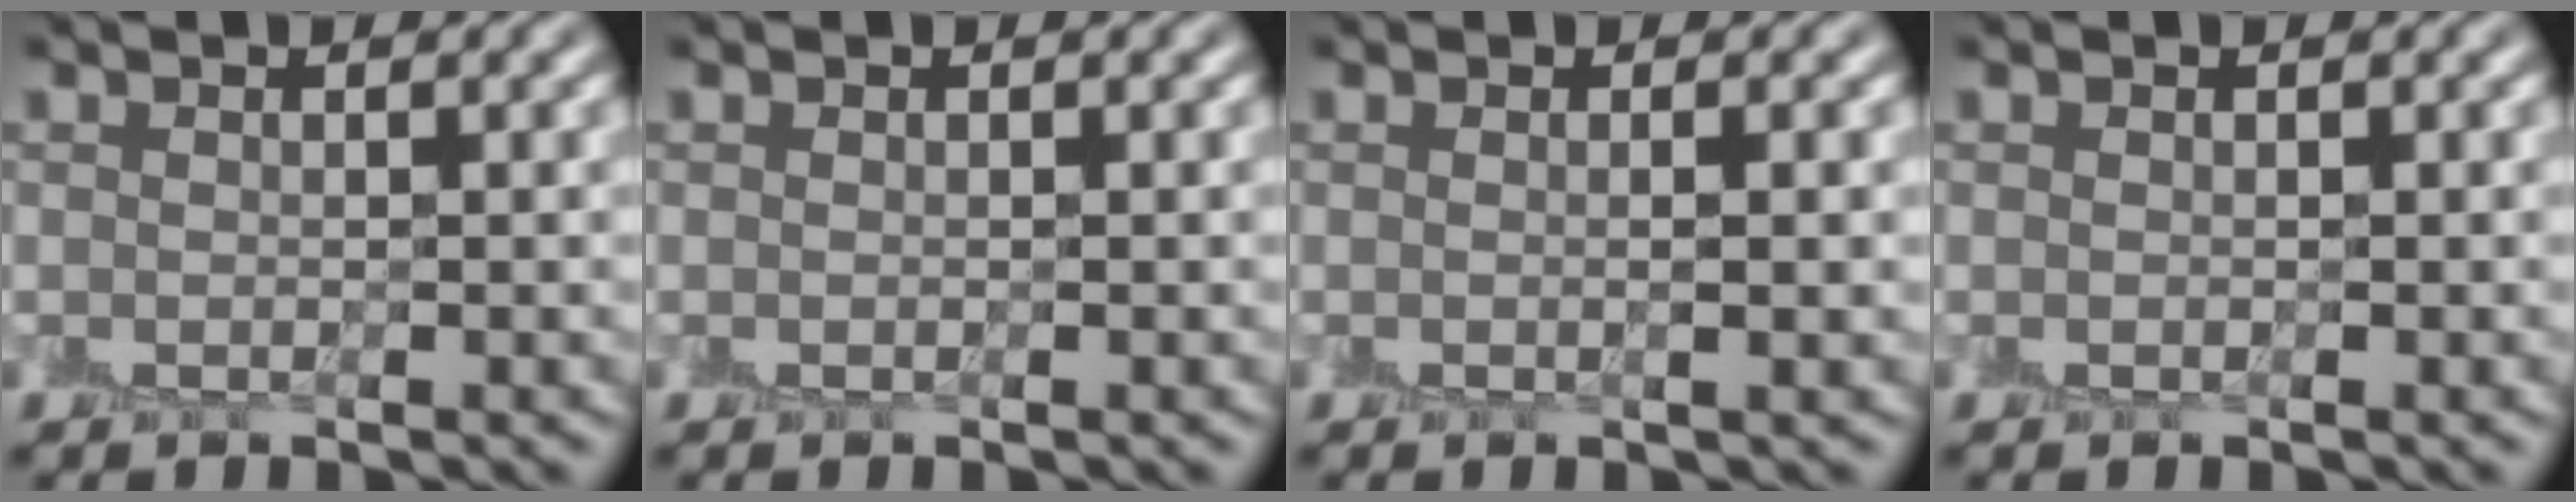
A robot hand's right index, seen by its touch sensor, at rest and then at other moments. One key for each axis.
{"total": 0.0}
{"total": 1.4, "fx": 0.0, "fy": 0.5, "fz": 1.3, "tx": -0.013, "ty": 0.001, "tz": -0.003}
{"total": 0.0}